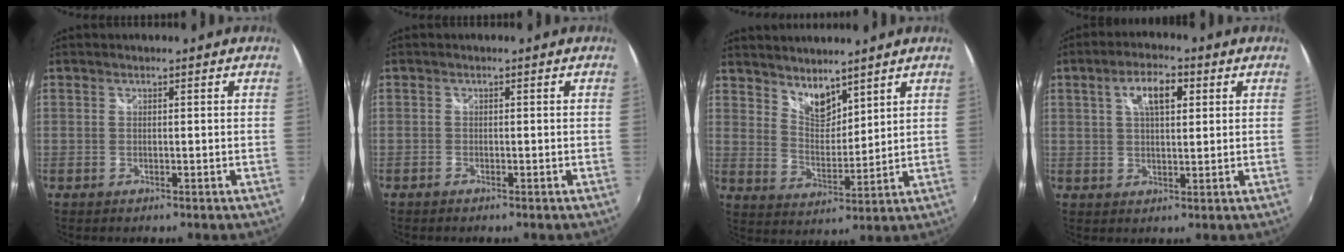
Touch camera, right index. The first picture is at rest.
{"total": 0.6, "force": [-0.6, 0.2, 0.1], "torque": [-0.004, 0.000, -0.012]}
{"total": 6.8, "force": [5.7, 2.6, 2.6], "torque": [-0.032, -0.001, 0.105]}
{"total": 6.7, "force": [2.4, 3.0, 5.5], "torque": [-0.097, 0.015, 0.041]}